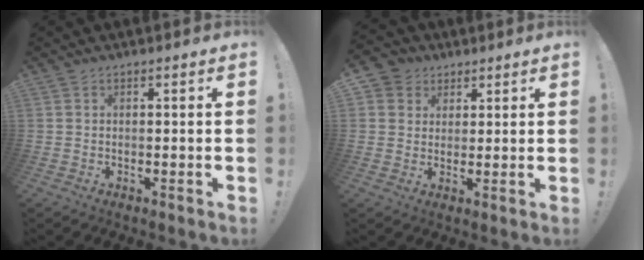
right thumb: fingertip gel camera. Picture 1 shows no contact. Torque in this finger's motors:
{"motor_torque": [0.16, 1.92, 0.32, 0.27, 0.44]}